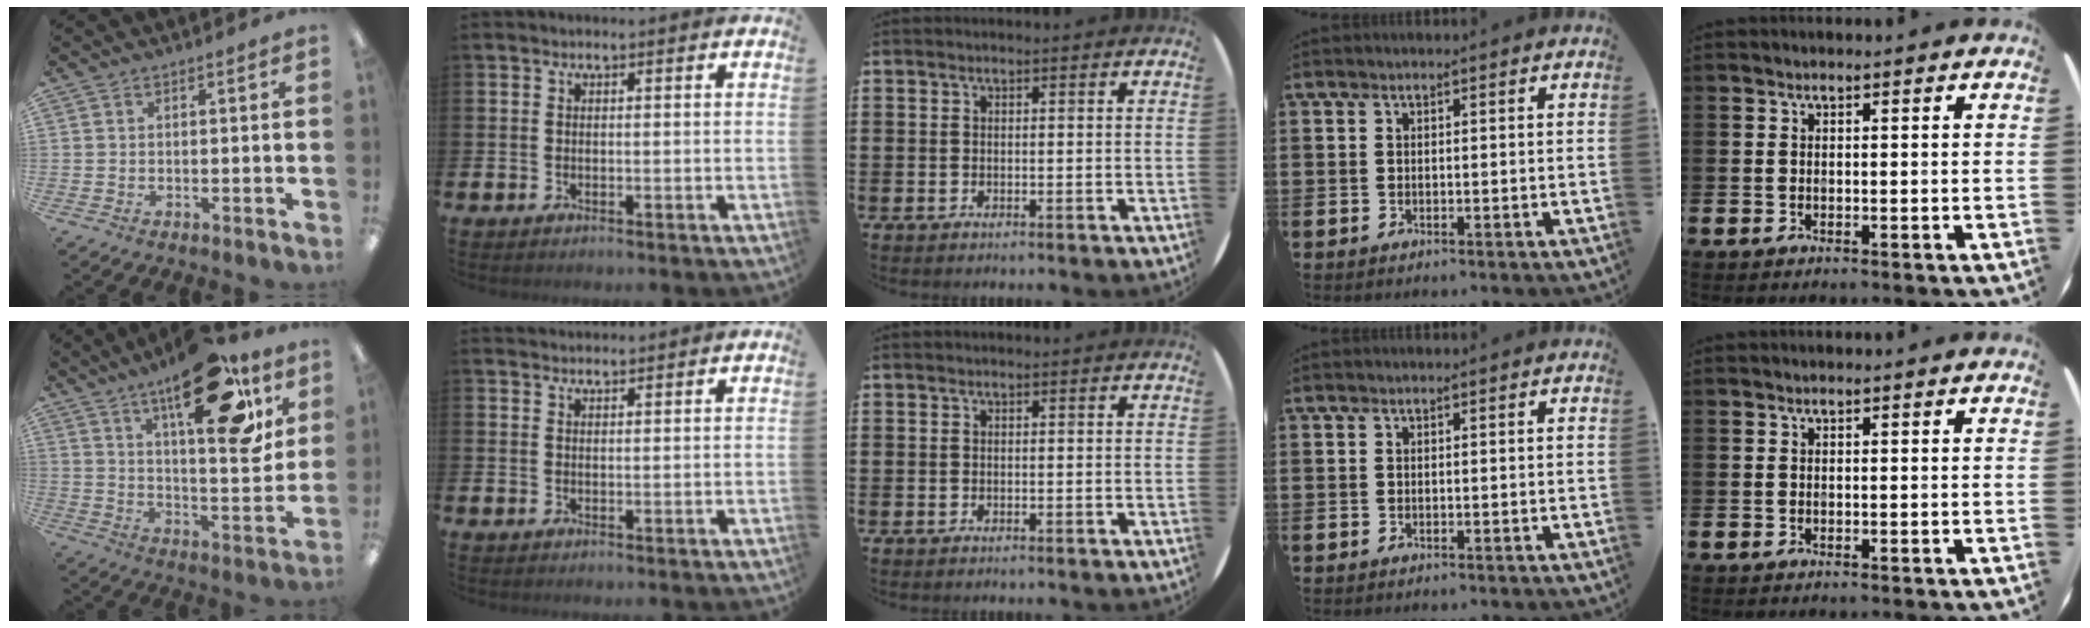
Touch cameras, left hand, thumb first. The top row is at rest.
{"thumb": {"total": 23.7, "force": [14.2, 8.3, 17.1], "torque": [-0.245, -0.077, 0.221]}, "index": {"total": 1.8, "force": [1.8, 0.3, 0.0], "torque": [0.006, -0.008, 0.031]}}